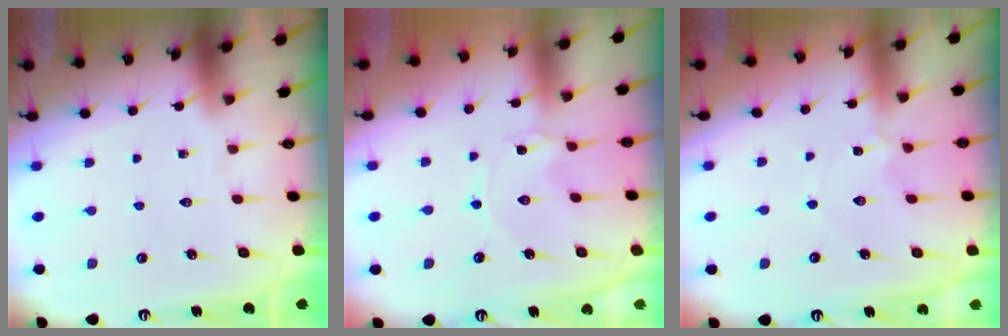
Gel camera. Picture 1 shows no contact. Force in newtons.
{"total": 0.8, "press": 0.8, "slide": 0.1}
{"total": 1.8, "press": 1.8, "slide": 0.4}